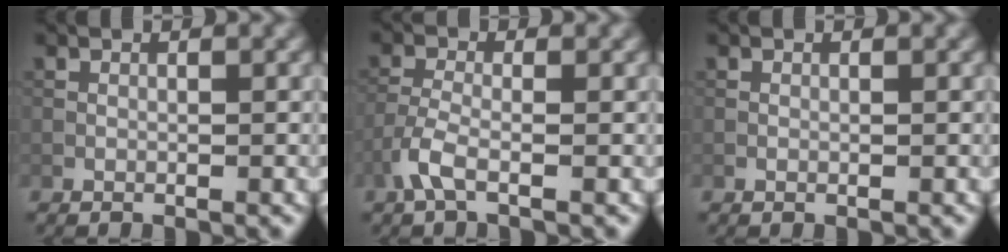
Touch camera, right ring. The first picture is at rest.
{"total": 2.2, "force": [-1.0, 0.6, 1.9], "torque": [-0.049, 0.003, -0.031]}
{"total": 0.0}